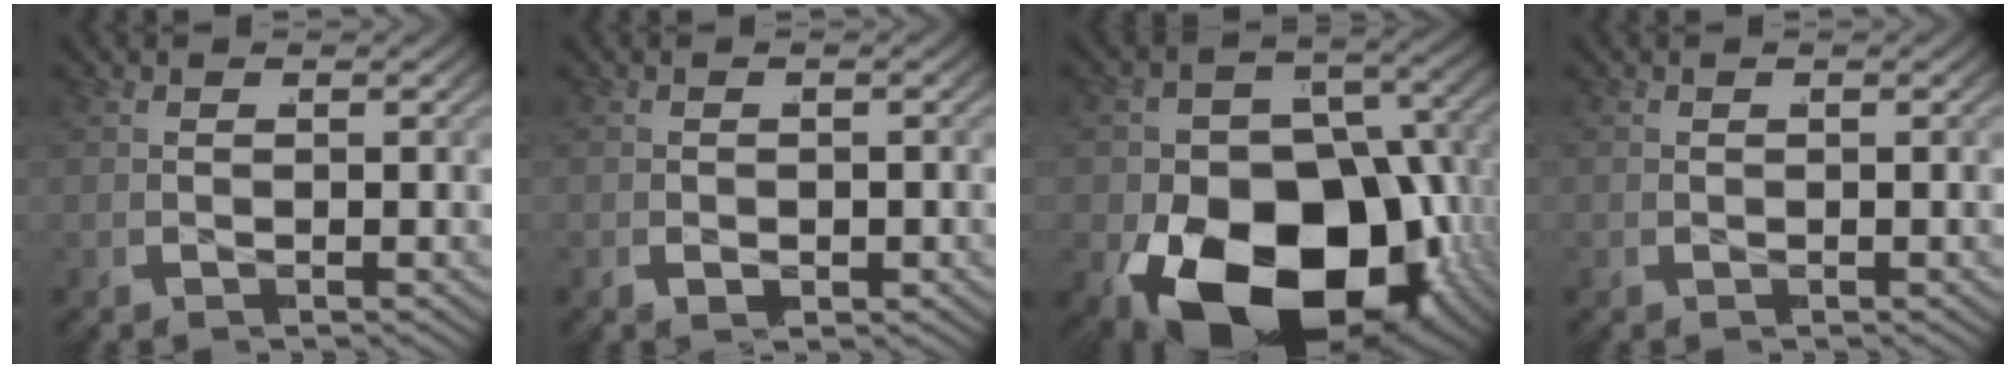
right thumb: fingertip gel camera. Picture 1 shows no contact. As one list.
[{"total": 0.9, "force": [-0.6, 0.6, 0.5], "torque": [-0.007, 0.000, -0.009]}, {"total": 24.2, "force": [-6.2, 16.1, 17.0], "torque": [-0.299, -0.076, -0.067]}, {"total": 0.0}]